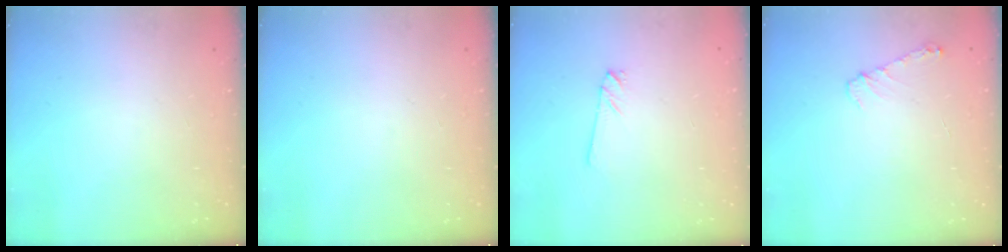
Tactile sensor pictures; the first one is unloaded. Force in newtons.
{"total": 0.0}
{"total": 0.8, "press": 0.8, "slide": 0.1}
{"total": 6.1, "press": 6.0, "slide": 0.8}